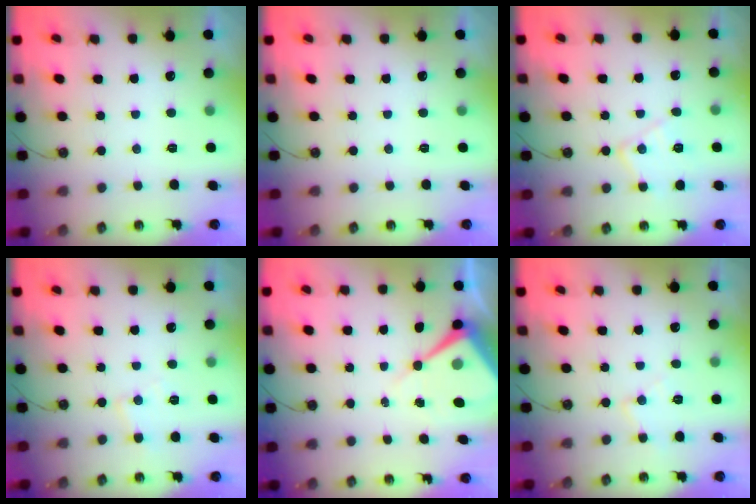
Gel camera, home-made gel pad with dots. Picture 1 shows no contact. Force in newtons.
{"total": 0.0}
{"total": 10.1, "press": 10.0, "slide": 0.6}
{"total": 5.9, "press": 5.9, "slide": 0.3}
{"total": 9.1, "press": 9.1, "slide": 0.8}
{"total": 6.8, "press": 6.8, "slide": 0.4}